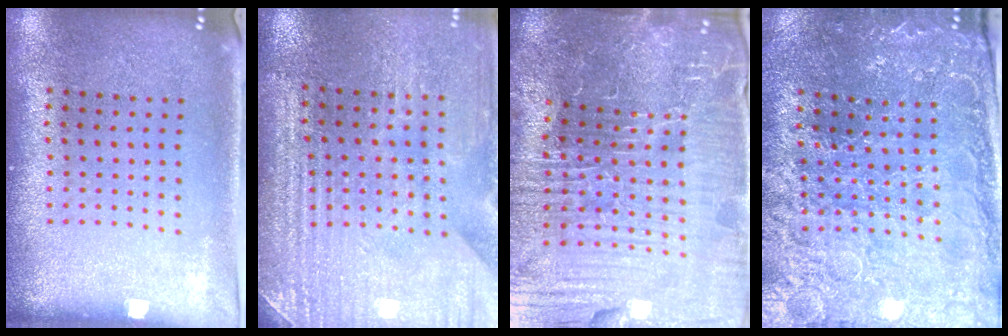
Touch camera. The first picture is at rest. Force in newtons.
{"total": 3.5, "press": 3.5, "slide": 0.1}
{"total": 6.4, "press": 5.9, "slide": 2.5}
{"total": 3.1, "press": 3.1, "slide": 0.4}